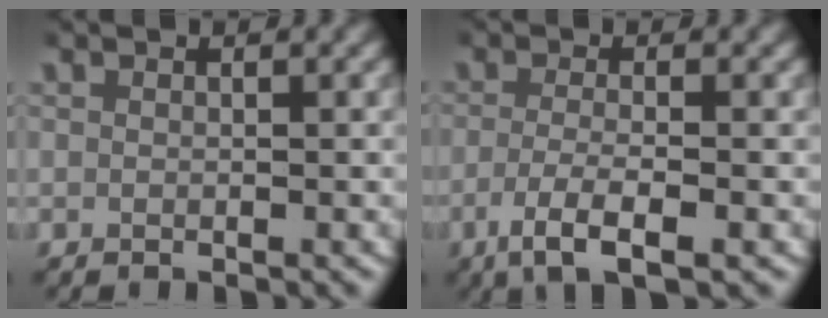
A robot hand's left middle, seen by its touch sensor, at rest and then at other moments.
{"total": 4.1, "force": [-2.1, 1.0, 3.4], "torque": [-0.071, -0.014, -0.031]}